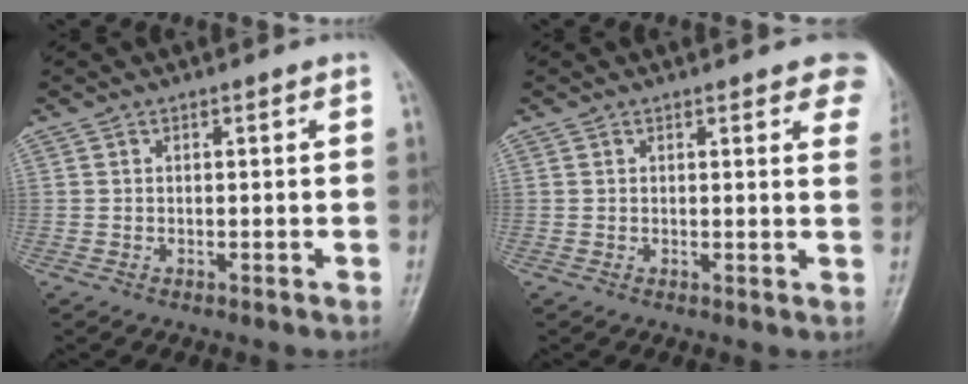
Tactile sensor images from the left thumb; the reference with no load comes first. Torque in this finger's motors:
{"motor_torque": [3.43, 1.58, 0.78, -0.59, 0.00]}